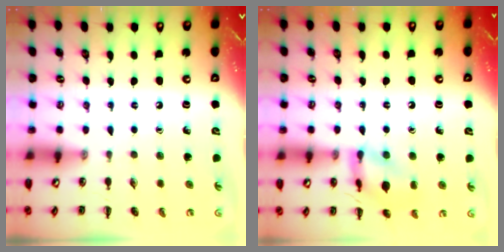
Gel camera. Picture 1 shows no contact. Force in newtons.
{"total": 12.6, "press": 12.6, "slide": 0.4}